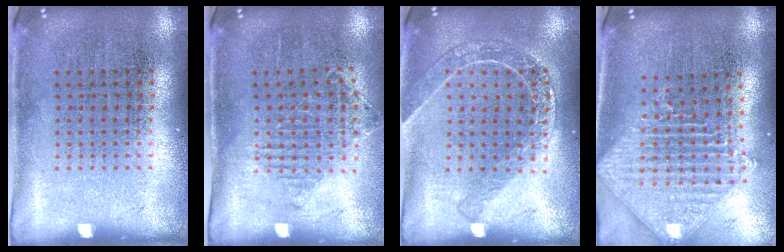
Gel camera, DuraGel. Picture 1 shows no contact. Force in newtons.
{"total": 1.2, "press": 1.1, "slide": 0.4}
{"total": 1.6, "press": 1.5, "slide": 0.5}
{"total": 2.2, "press": 1.7, "slide": 1.3}